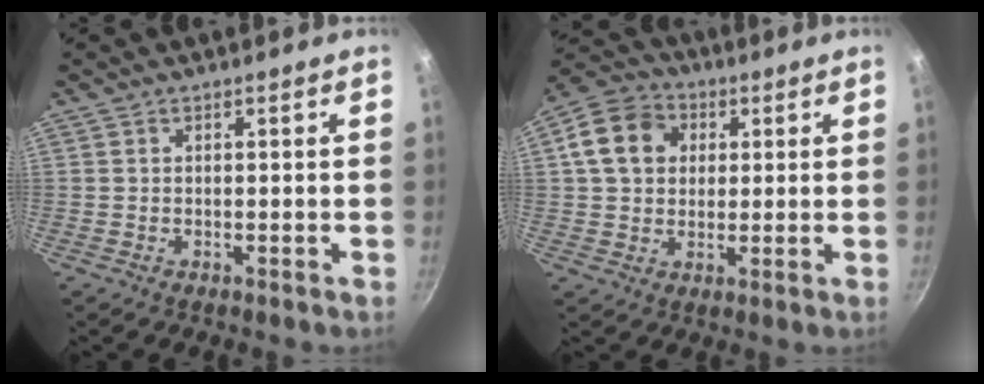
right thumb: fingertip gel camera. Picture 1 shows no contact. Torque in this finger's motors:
{"motor_torque": [-1.06, 1.16, 0.91, -0.03, 0.06]}